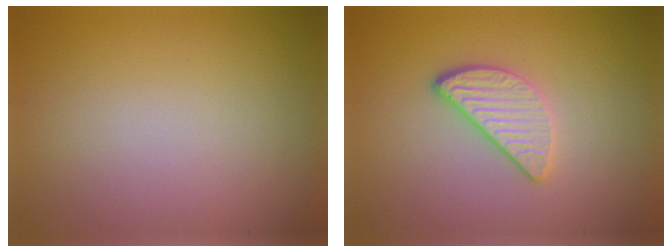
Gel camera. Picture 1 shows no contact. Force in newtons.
{"total": 3.2, "press": 2.7, "slide": 1.8}